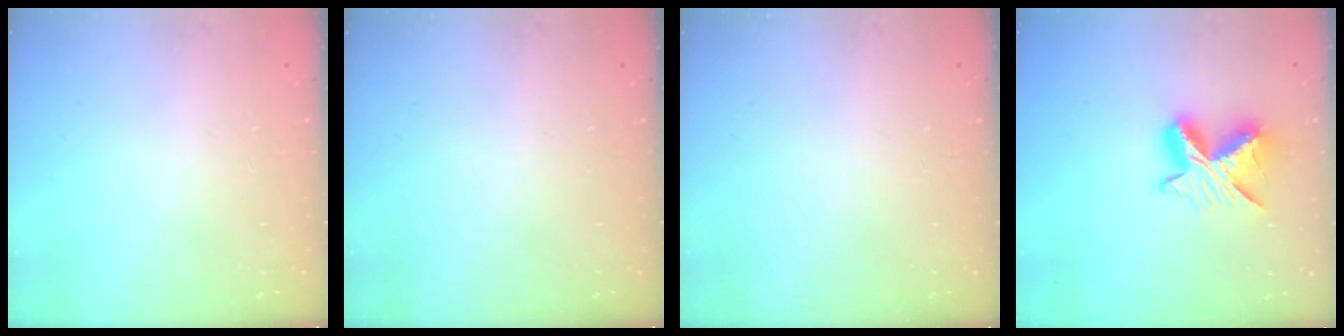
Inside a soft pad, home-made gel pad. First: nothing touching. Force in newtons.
{"total": 0.0}
{"total": 0.0}
{"total": 10.3, "press": 10.3, "slide": 0.7}